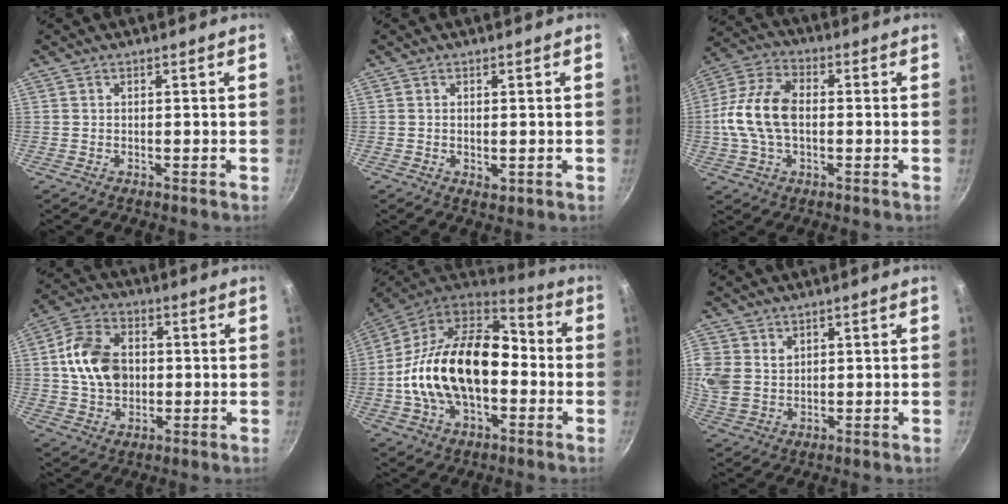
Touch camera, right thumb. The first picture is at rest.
{"total": 1.7, "force": [-0.1, 1.0, 1.4], "torque": [-0.021, -0.005, 0.000]}
{"total": 13.0, "force": [-0.4, 7.9, 10.4], "torque": [-0.198, 0.031, -0.021]}
{"total": 12.7, "force": [0.9, 9.3, 8.6], "torque": [-0.133, 0.014, 0.008]}
{"total": 24.5, "force": [-2.6, 15.1, 19.0], "torque": [-0.323, 0.051, -0.055]}
{"total": 10.0, "force": [2.9, 8.1, 5.1], "torque": [-0.116, 0.000, 0.066]}